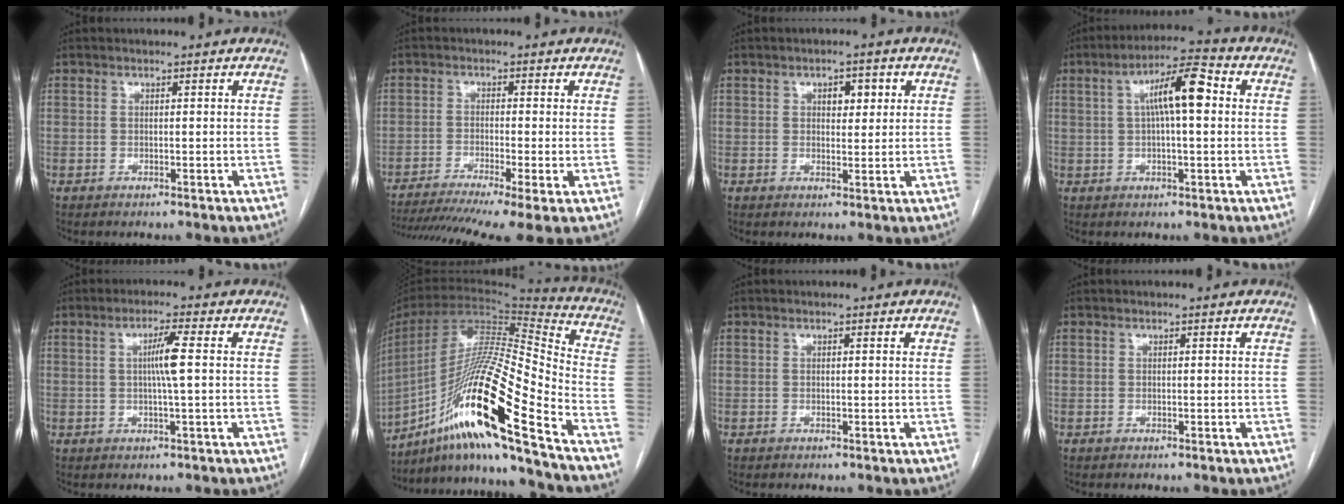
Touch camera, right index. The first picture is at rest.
{"total": 14.1, "force": [-10.0, 0.8, 9.9], "torque": [-0.161, -0.022, -0.159]}
{"total": 3.5, "force": [1.3, 1.8, 2.8], "torque": [-0.039, 0.008, 0.018]}
{"total": 9.2, "force": [1.7, 1.7, 8.9], "torque": [-0.155, 0.030, 0.023]}
{"total": 4.2, "force": [0.5, -0.5, 4.2], "torque": [-0.078, 0.001, 0.010]}
{"total": 24.6, "force": [-14.8, 0.5, 19.7], "torque": [-0.379, -0.017, -0.274]}
{"total": 0.0}
{"total": 0.0}